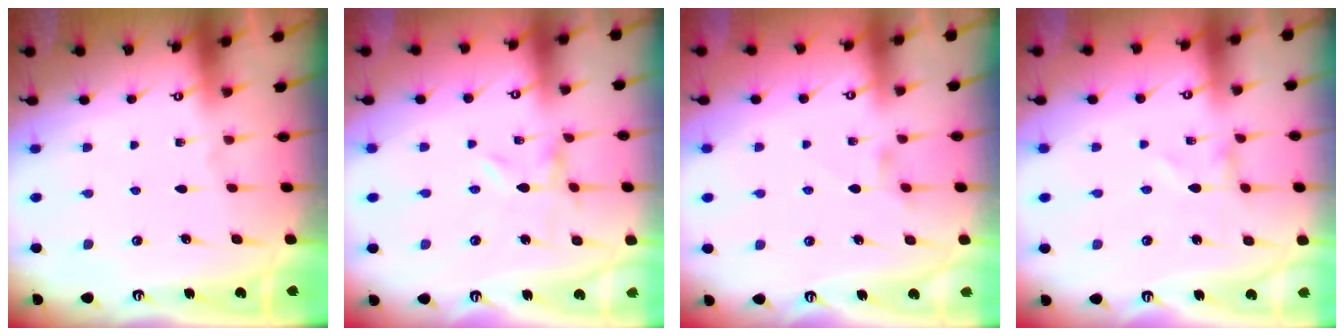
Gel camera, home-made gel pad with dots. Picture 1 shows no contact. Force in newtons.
{"total": 0.0}
{"total": 1.6, "press": 1.6, "slide": 0.3}
{"total": 0.7, "press": 0.6, "slide": 0.1}